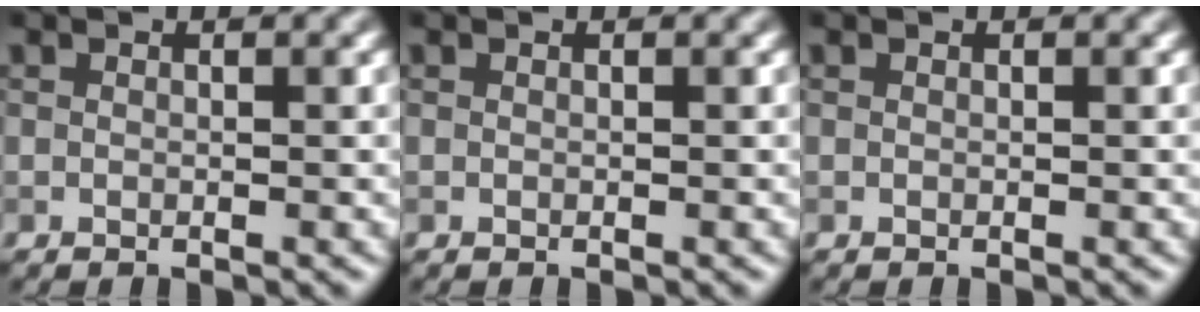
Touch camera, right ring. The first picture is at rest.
{"total": 0.0}
{"total": 0.0}